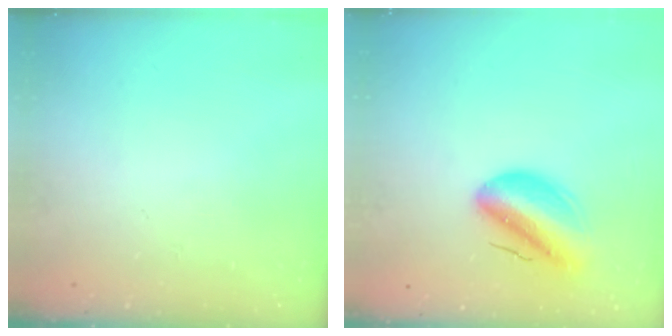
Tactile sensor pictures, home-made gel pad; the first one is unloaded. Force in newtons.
{"total": 10.9, "press": 10.3, "slide": 3.5}